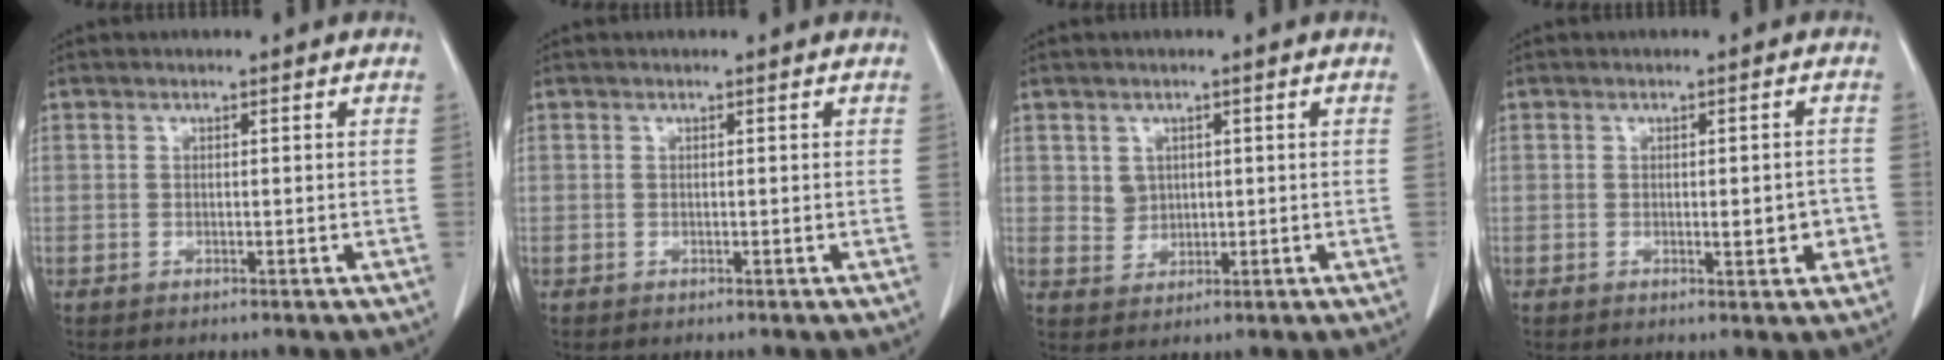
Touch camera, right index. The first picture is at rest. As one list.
[{"total": 0.0}, {"total": 3.0, "force": [1.1, 2.7, 0.8], "torque": [-0.014, 0.002, 0.027]}, {"total": 3.3, "force": [-0.7, 1.1, 3.0], "torque": [-0.037, 0.001, -0.005]}]